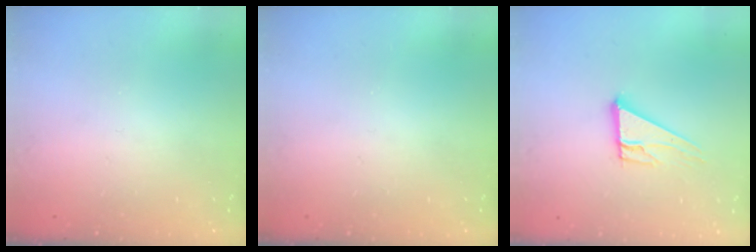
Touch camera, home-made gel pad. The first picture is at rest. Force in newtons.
{"total": 0.0}
{"total": 10.0, "press": 10.0, "slide": 0.5}